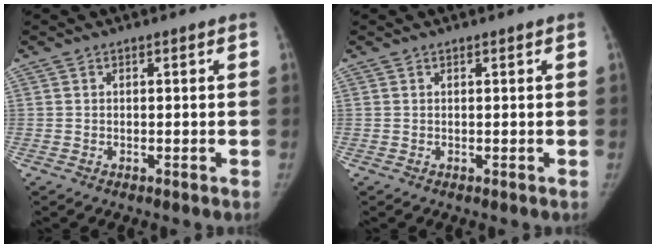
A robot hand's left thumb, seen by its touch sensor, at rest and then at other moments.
{"total": 0.0}